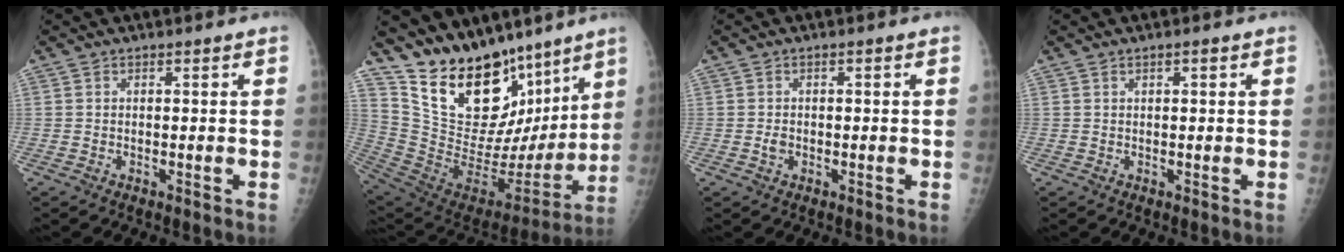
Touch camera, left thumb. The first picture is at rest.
{"total": 25.1, "force": [16.5, 13.0, 13.8], "torque": [-0.175, -0.073, 0.289]}
{"total": 1.4, "force": [-0.4, 1.0, 0.9], "torque": [-0.013, 0.004, -0.006]}
{"total": 1.0, "force": [0.5, 0.3, 0.8], "torque": [-0.013, 0.001, 0.007]}